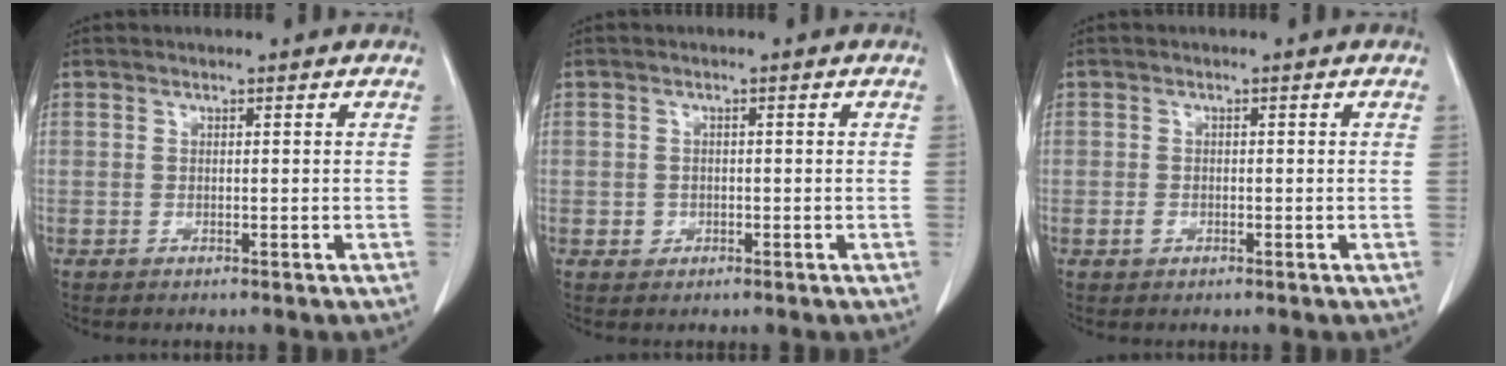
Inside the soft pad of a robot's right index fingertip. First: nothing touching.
{"total": 1.7, "force": [-0.6, 1.6, 0.2], "torque": [0.005, 0.008, -0.011]}
{"total": 1.1, "force": [-0.4, 0.9, 0.4], "torque": [-0.007, 0.003, -0.006]}